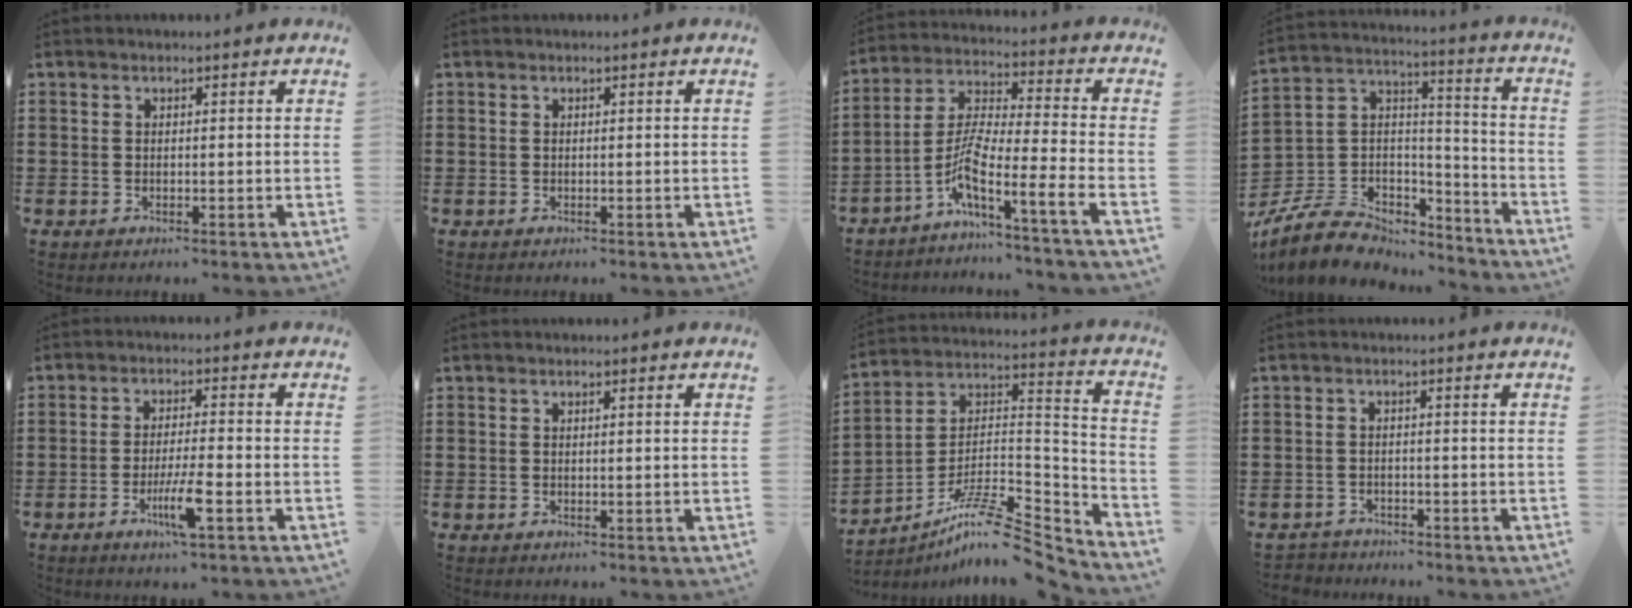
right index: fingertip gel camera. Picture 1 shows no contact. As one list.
[{"total": 0.0}, {"total": 7.5, "force": [-5.1, -0.4, 5.4], "torque": [-0.123, -0.030, -0.111]}, {"total": 8.3, "force": [-6.1, 5.1, 2.2], "torque": [-0.076, 0.000, -0.120]}, {"total": 6.2, "force": [-2.6, 0.5, 5.6], "torque": [-0.111, -0.015, -0.049]}, {"total": 0.0}, {"total": 10.3, "force": [-7.6, 2.5, 6.5], "torque": [-0.123, 0.006, -0.151]}, {"total": 1.6, "force": [-1.5, 0.4, -0.3], "torque": [0.000, 0.004, -0.035]}]